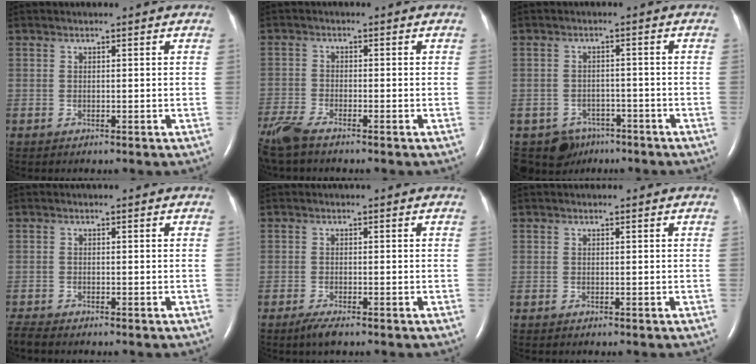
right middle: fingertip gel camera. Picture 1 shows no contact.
{"total": 6.1, "force": [-5.1, 1.0, 3.2], "torque": [-0.077, -0.020, -0.102]}
{"total": 6.0, "force": [-4.1, 4.4, 0.2], "torque": [-0.001, 0.010, -0.057]}
{"total": 1.9, "force": [-1.8, 0.0, 0.6], "torque": [-0.021, -0.009, -0.034]}
{"total": 2.2, "force": [-1.6, 0.3, 1.5], "torque": [-0.041, -0.007, -0.031]}
{"total": 0.0}